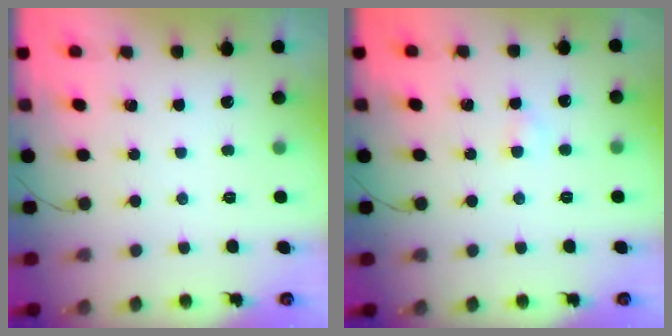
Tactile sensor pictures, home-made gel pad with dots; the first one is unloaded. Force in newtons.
{"total": 2.5, "press": 2.3, "slide": 0.9}